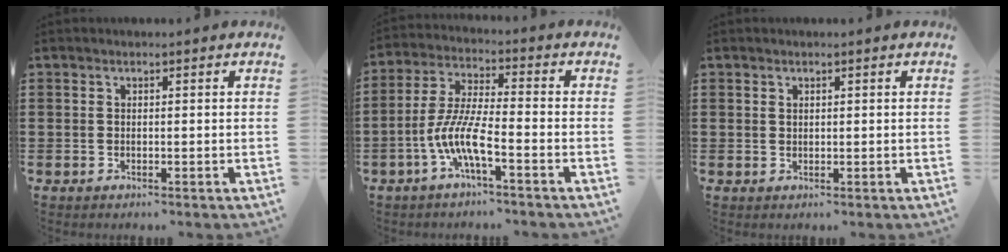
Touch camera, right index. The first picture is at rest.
{"total": 8.0, "force": [-3.7, 1.3, 7.0], "torque": [-0.164, -0.015, -0.077]}
{"total": 0.7, "force": [0.4, 0.5, 0.2], "torque": [-0.005, 0.002, 0.009]}